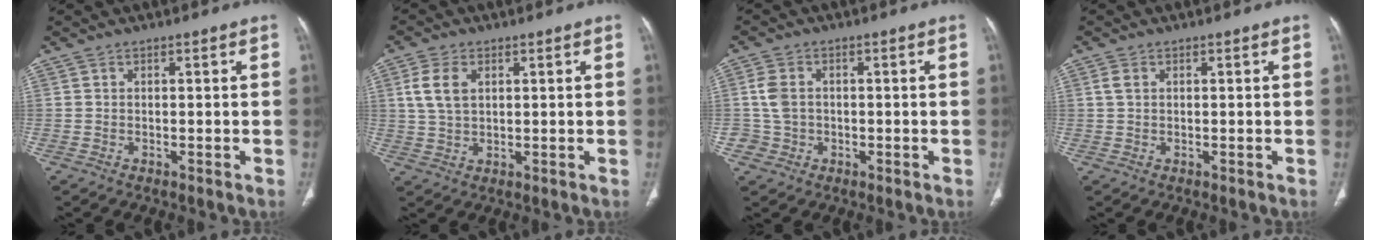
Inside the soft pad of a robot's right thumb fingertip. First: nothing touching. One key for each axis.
{"total": 5.9, "fx": 1.8, "fy": 3.6, "fz": 4.3, "tx": -0.090, "ty": 0.001, "tz": 0.038}
{"total": 4.3, "fx": 0.0, "fy": 3.7, "fz": 2.2, "tx": -0.034, "ty": 0.009, "tz": 0.000}
{"total": 1.5, "fx": 0.5, "fy": 1.0, "fz": 1.0, "tx": -0.027, "ty": 0.005, "tz": 0.011}